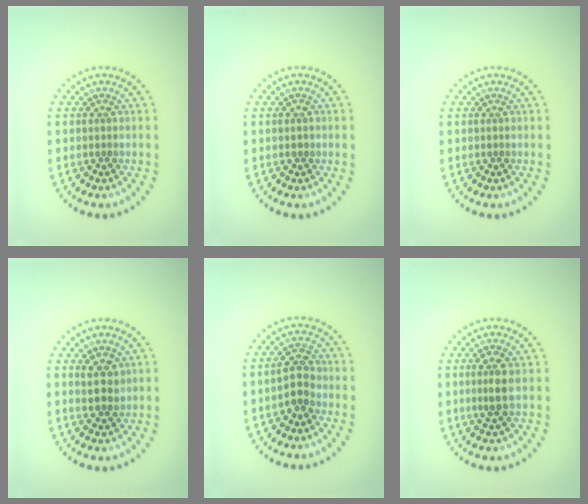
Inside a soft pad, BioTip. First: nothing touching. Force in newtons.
{"total": 0.8, "press": 0.8, "slide": 0.1}
{"total": 0.0}
{"total": 2.3, "press": 2.2, "slide": 0.8}
{"total": 2.6, "press": 2.5, "slide": 0.8}
{"total": 2.4, "press": 2.3, "slide": 0.9}